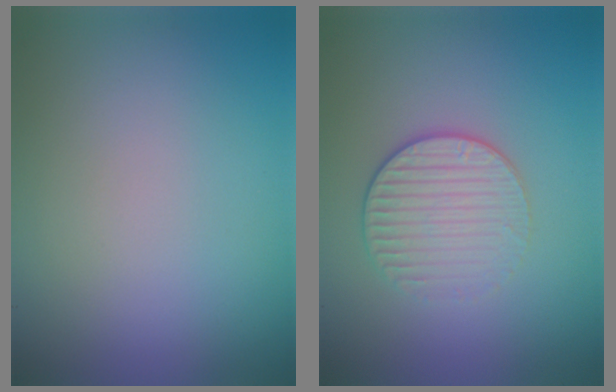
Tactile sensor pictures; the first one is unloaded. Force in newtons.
{"total": 3.0, "press": 2.7, "slide": 1.3}